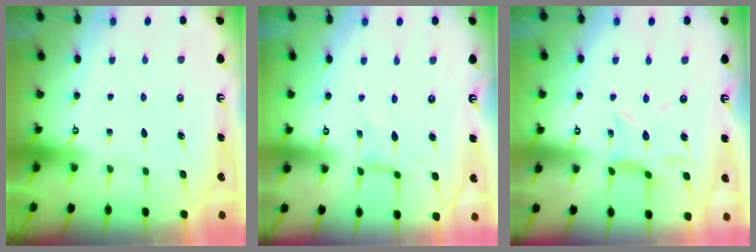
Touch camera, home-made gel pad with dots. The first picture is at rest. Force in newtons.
{"total": 0.9, "press": 0.9, "slide": 0.3}
{"total": 5.6, "press": 5.6, "slide": 0.5}